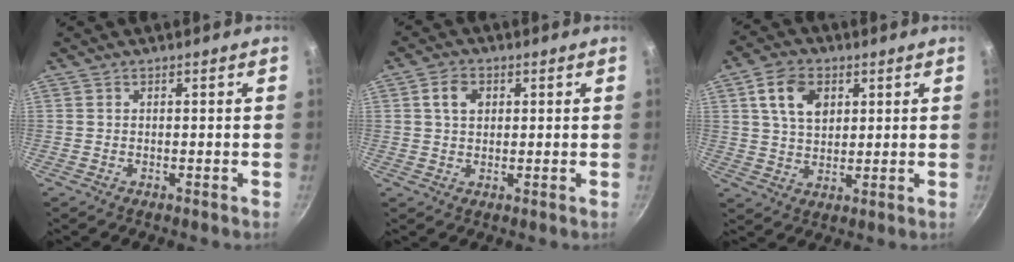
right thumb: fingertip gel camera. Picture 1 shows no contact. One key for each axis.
{"total": 4.4, "fx": 1.2, "fy": 3.3, "fz": 2.7, "tx": -0.034, "ty": 0.005, "tz": 0.018}
{"total": 8.9, "fx": 3.0, "fy": 6.1, "fz": 5.7, "tx": -0.084, "ty": -0.001, "tz": 0.052}